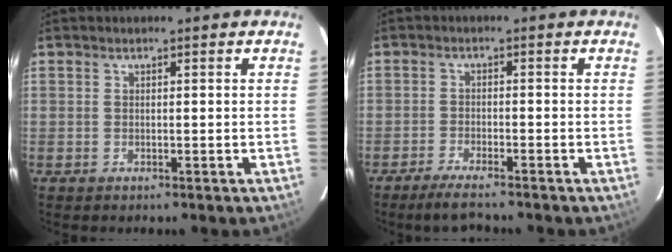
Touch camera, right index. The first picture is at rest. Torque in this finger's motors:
{"motor_torque": [0.25, -0.13, 0.12, 0.01]}